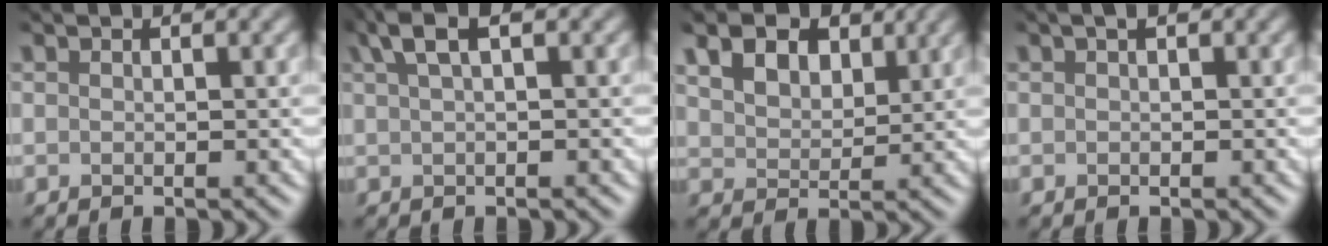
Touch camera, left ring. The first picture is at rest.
{"total": 3.4, "force": [1.7, 1.1, 2.7], "torque": [-0.055, 0.015, 0.031]}
{"total": 6.3, "force": [3.6, 3.7, 3.7], "torque": [-0.087, 0.018, 0.055]}
{"total": 0.7, "force": [0.2, 0.3, 0.6], "torque": [-0.009, 0.004, 0.002]}